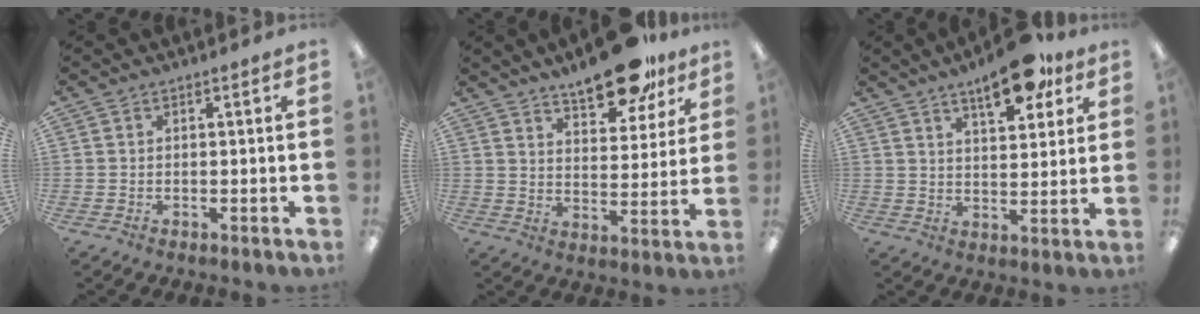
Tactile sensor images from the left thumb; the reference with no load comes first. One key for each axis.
{"total": 15.1, "fx": 11.6, "fy": 5.8, "fz": 7.7, "tx": -0.098, "ty": -0.071, "tz": 0.197}
{"total": 13.6, "fx": 8.6, "fy": 5.4, "fz": 9.1, "tx": -0.118, "ty": -0.040, "tz": 0.141}